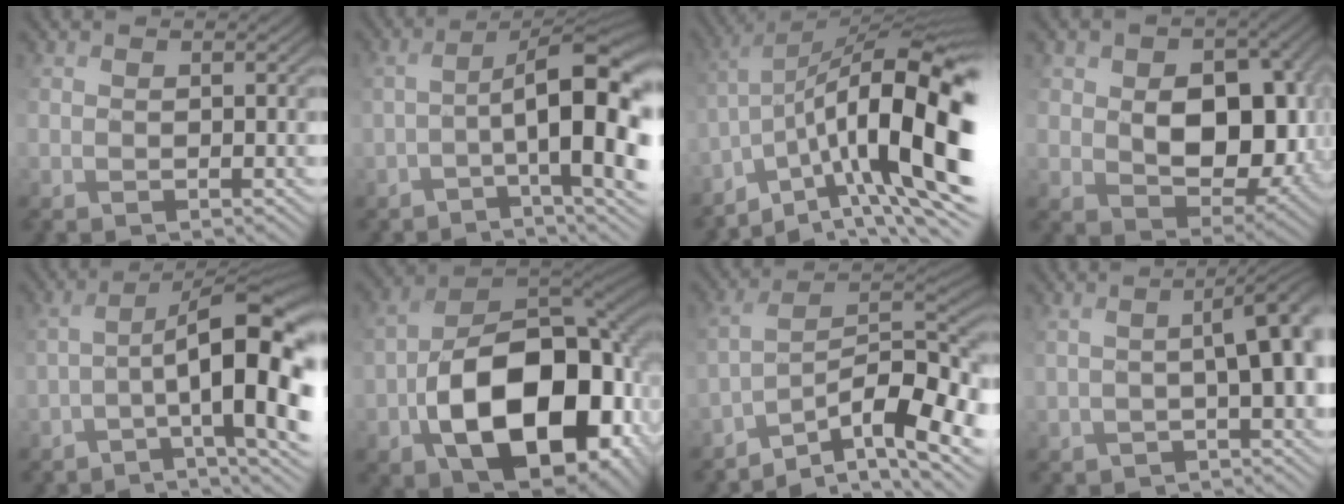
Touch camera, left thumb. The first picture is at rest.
{"total": 12.2, "force": [-3.4, 3.2, 11.3], "torque": [-0.150, 0.009, -0.037]}
{"total": 16.5, "force": [-6.3, 6.2, 13.9], "torque": [-0.233, 0.005, -0.113]}
{"total": 11.3, "force": [0.4, 8.5, 7.4], "torque": [-0.123, -0.012, 0.027]}
{"total": 12.9, "force": [-3.0, 3.5, 12.1], "torque": [-0.160, 0.008, -0.029]}
{"total": 16.9, "force": [-4.7, 11.0, 12.0], "torque": [-0.188, -0.035, -0.066]}
{"total": 12.6, "force": [-8.3, 3.7, 8.8], "torque": [-0.162, 0.009, -0.132]}
{"total": 4.2, "force": [-0.2, 0.9, 4.1], "torque": [-0.041, 0.011, -0.001]}